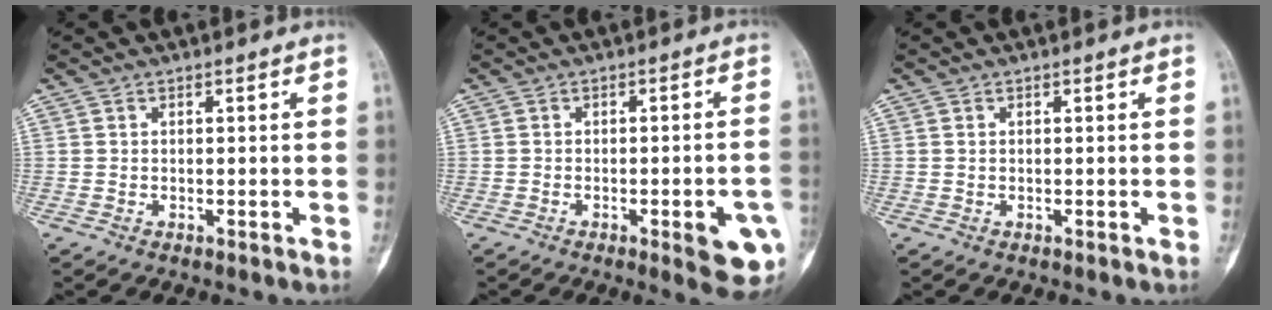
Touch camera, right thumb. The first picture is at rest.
{"total": 8.9, "force": [-3.0, 2.3, 8.1], "torque": [-0.081, 0.007, -0.030]}
{"total": 0.0}